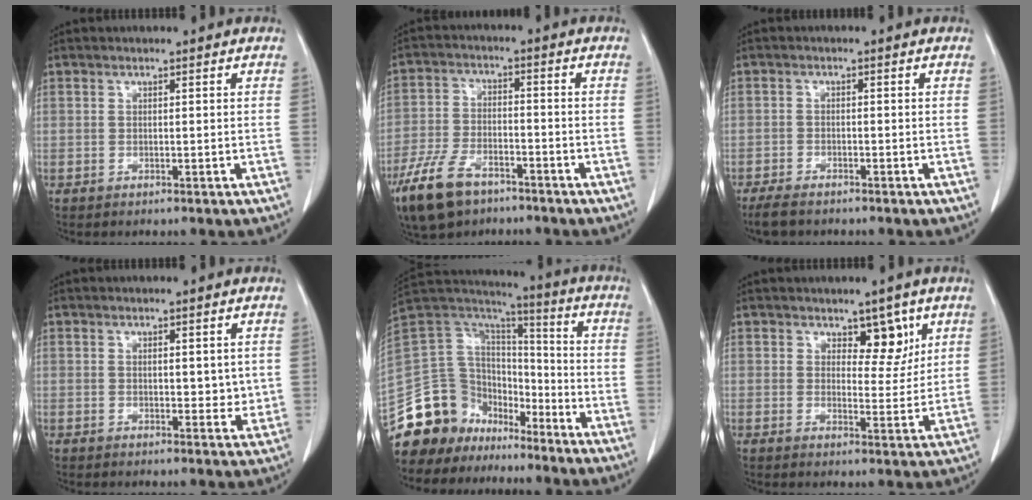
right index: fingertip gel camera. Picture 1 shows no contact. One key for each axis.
{"total": 10.4, "fx": -7.0, "fy": 4.5, "fz": 6.2, "tx": -0.139, "ty": -0.012, "tz": -0.131}
{"total": 3.6, "fx": -3.0, "fy": 0.9, "fz": 1.7, "tx": -0.033, "ty": -0.007, "tz": -0.054}
{"total": 3.7, "fx": 0.6, "fy": 1.7, "fz": 3.2, "tx": -0.037, "ty": -0.008, "tz": 0.008}
{"total": 17.1, "fx": -13.0, "fy": 10.7, "fz": 3.3, "tx": -0.078, "ty": 0.085, "tz": -0.226}
{"total": 4.9, "fx": 2.8, "fy": 2.6, "fz": 3.1, "tx": -0.029, "ty": -0.004, "tz": 0.039}